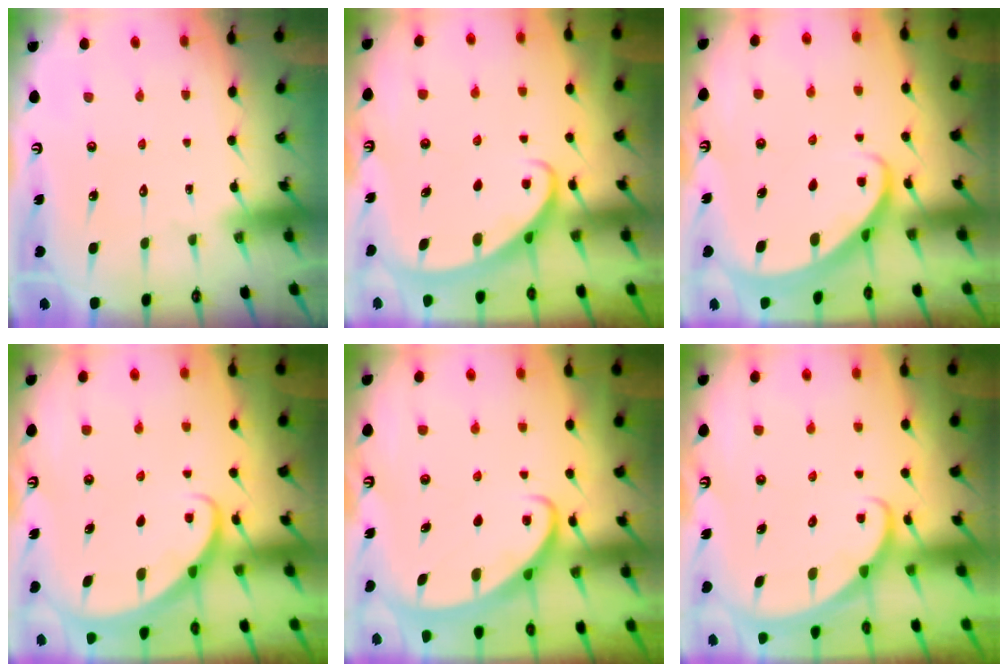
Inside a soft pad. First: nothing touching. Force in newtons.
{"total": 2.6, "press": 2.6, "slide": 0.4}
{"total": 2.6, "press": 2.6, "slide": 0.4}
{"total": 2.3, "press": 2.3, "slide": 0.1}
{"total": 2.5, "press": 2.5, "slide": 0.4}
{"total": 2.1, "press": 2.1, "slide": 0.0}